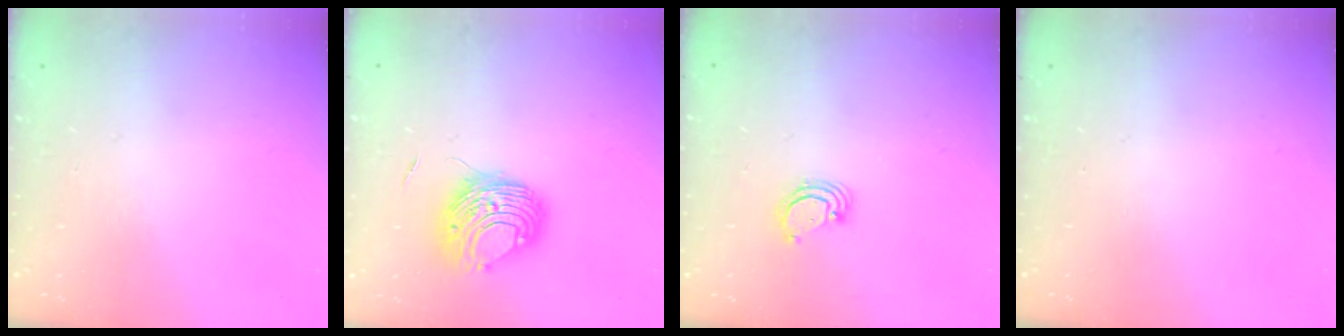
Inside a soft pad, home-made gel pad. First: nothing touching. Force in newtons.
{"total": 8.5, "press": 8.5, "slide": 0.2}
{"total": 3.1, "press": 3.1, "slide": 0.3}
{"total": 0.0}